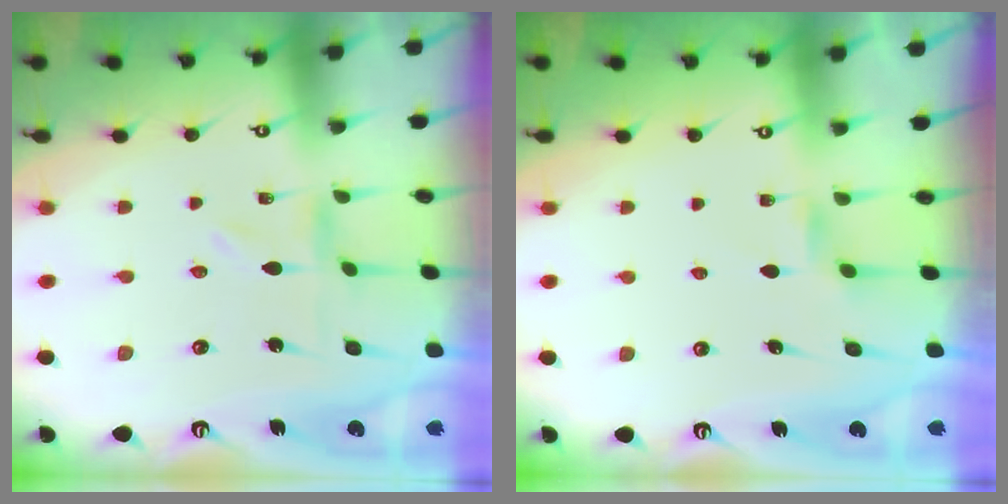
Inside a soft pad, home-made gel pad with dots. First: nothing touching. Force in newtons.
{"total": 2.3, "press": 2.3, "slide": 0.5}